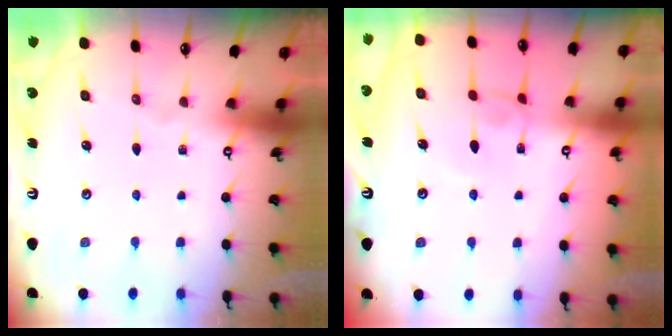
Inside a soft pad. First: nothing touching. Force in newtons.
{"total": 2.4, "press": 2.4, "slide": 0.2}